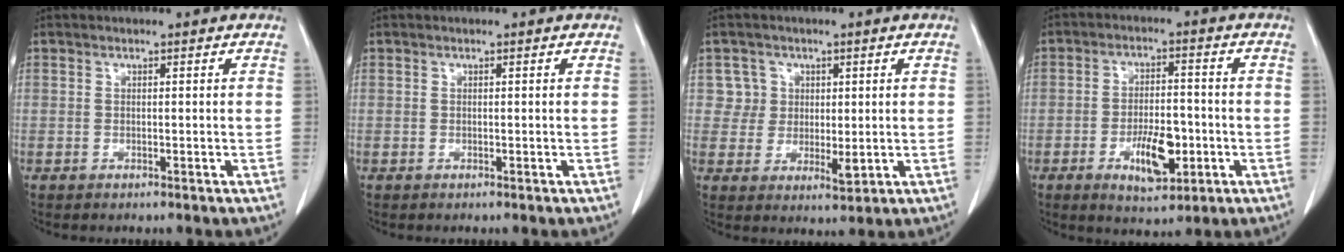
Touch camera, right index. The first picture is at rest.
{"total": 0.0}
{"total": 4.8, "force": [1.5, 4.4, 0.9], "torque": [-0.007, 0.000, 0.030]}
{"total": 8.2, "force": [-2.8, 3.3, 6.9], "torque": [-0.118, -0.001, -0.040]}